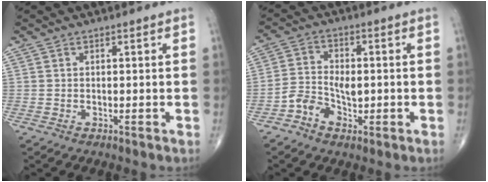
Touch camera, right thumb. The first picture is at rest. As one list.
[{"total": 6.6, "force": [-1.9, 4.3, 4.6], "torque": [-0.078, 0.021, -0.039]}]